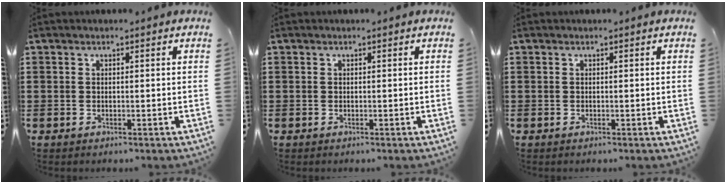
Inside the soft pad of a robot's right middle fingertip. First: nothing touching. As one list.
[{"total": 0.0}, {"total": 0.0}]